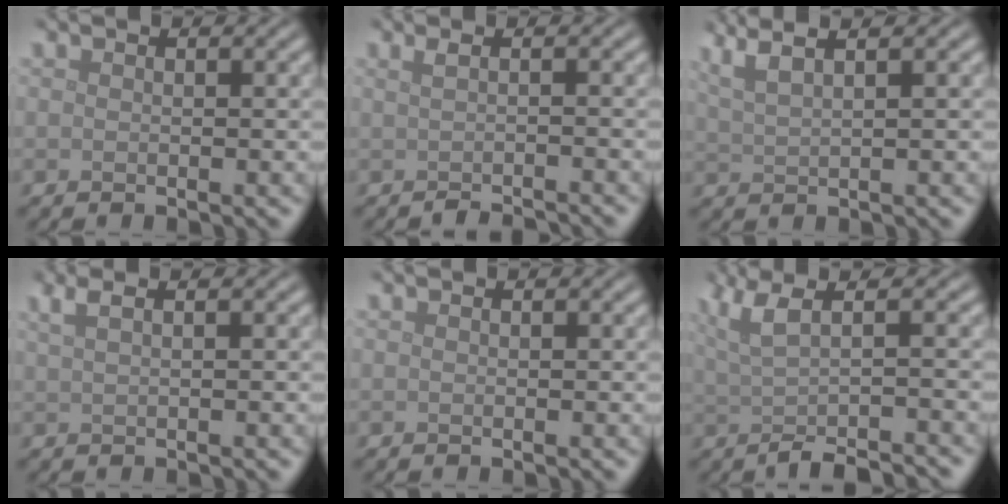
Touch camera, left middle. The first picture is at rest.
{"total": 2.0, "force": [-0.8, 0.6, 1.7], "torque": [-0.016, -0.007, -0.017]}
{"total": 4.3, "force": [3.0, 1.2, 2.8], "torque": [-0.051, 0.023, 0.037]}
{"total": 2.4, "force": [1.5, 0.9, 1.7], "torque": [-0.027, 0.004, 0.017]}
{"total": 0.0}
{"total": 5.5, "force": [-0.4, 1.8, 5.2], "torque": [-0.072, -0.003, -0.014]}